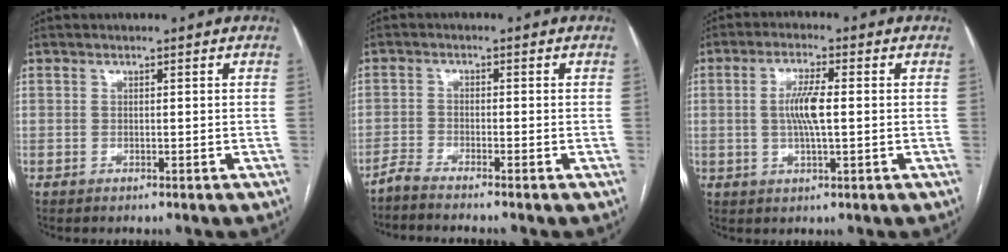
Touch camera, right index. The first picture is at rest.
{"total": 3.0, "force": [-2.8, -0.8, 0.8], "torque": [-0.020, -0.011, -0.056]}
{"total": 5.6, "force": [0.2, 0.7, 5.6], "torque": [-0.116, 0.000, 0.001]}